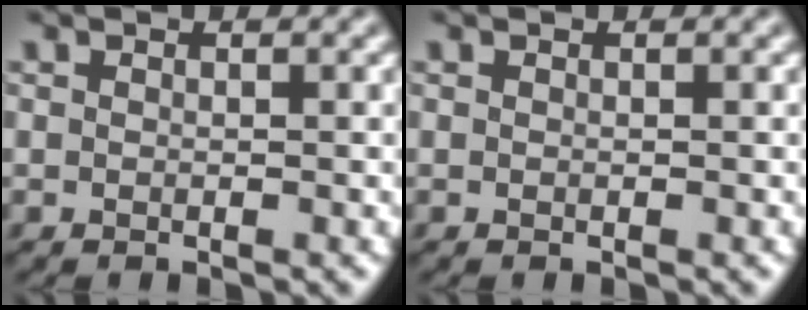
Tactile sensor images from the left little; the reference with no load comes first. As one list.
[{"total": 0.0}]